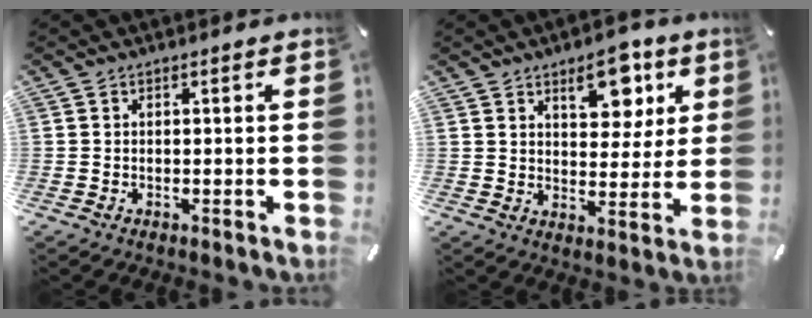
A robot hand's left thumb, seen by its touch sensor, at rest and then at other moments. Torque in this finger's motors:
{"motor_torque": [0.43, 0.15, 0.64, -0.65, 0.20]}